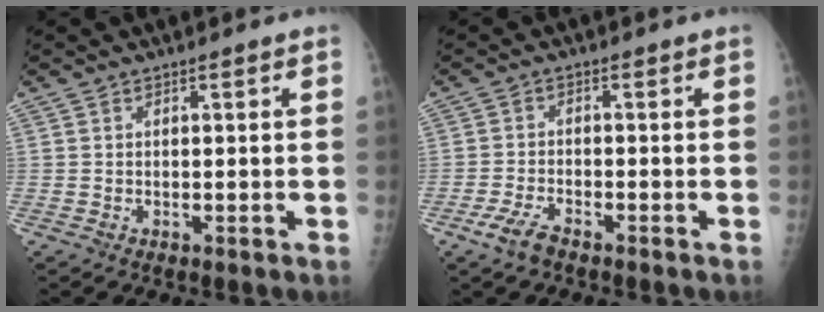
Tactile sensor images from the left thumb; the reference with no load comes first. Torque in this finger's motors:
{"motor_torque": [-0.40, 0.44, 0.29, 0.18, 0.00]}